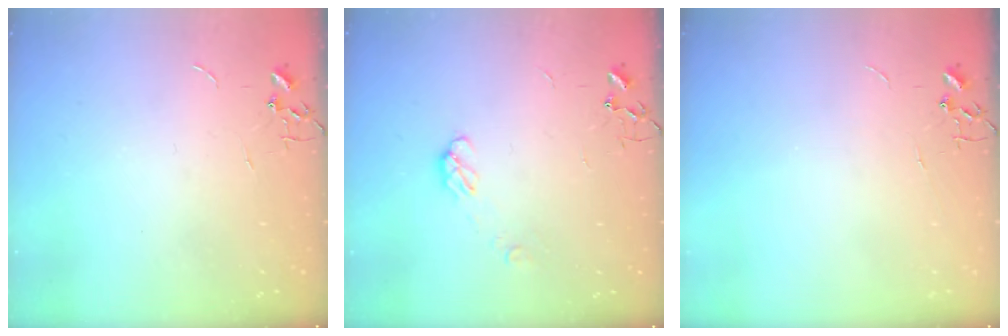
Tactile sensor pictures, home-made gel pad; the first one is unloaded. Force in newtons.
{"total": 4.9, "press": 4.9, "slide": 0.8}
{"total": 0.0}